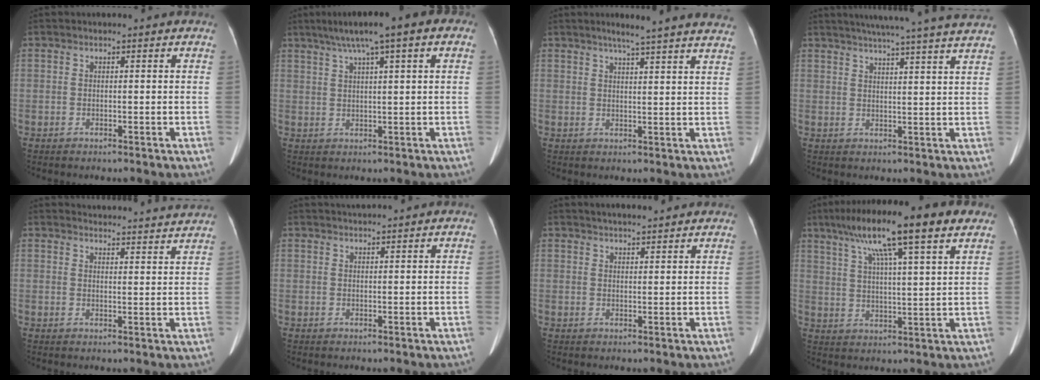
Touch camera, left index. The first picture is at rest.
{"total": 10.0, "force": [5.3, 1.1, 8.4], "torque": [-0.130, 0.040, 0.077]}
{"total": 15.1, "force": [13.1, -0.2, 7.4], "torque": [-0.104, -0.005, 0.151]}
{"total": 19.5, "force": [17.2, -1.2, 9.2], "torque": [-0.148, -0.008, 0.212]}
{"total": 13.0, "force": [12.9, 0.3, 2.0], "torque": [-0.008, -0.010, 0.136]}
{"total": 2.1, "force": [2.0, -0.4, 0.5], "torque": [-0.004, 0.020, 0.040]}
{"total": 5.6, "force": [5.1, 0.8, 2.1], "torque": [-0.031, 0.025, 0.069]}
{"total": 15.8, "force": [9.7, 1.2, 12.4], "torque": [-0.212, 0.043, 0.153]}